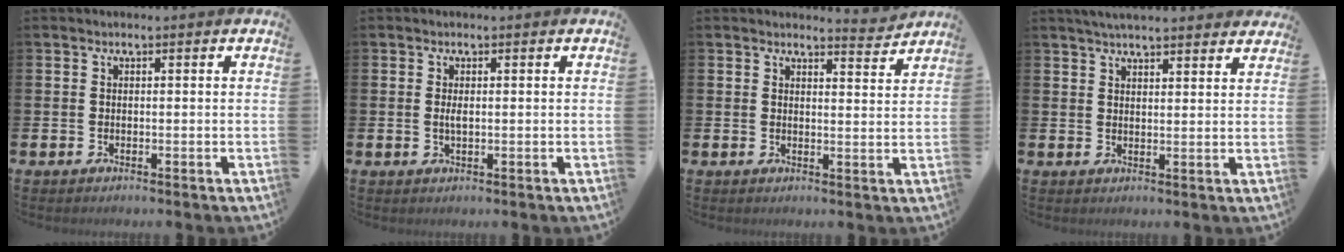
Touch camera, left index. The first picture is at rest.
{"total": 1.3, "force": [0.2, 0.5, 1.3], "torque": [-0.019, 0.000, 0.000]}
{"total": 3.6, "force": [3.5, 0.1, 0.0], "torque": [0.013, -0.029, 0.060]}
{"total": 3.8, "force": [3.6, 0.4, 0.9], "torque": [-0.025, -0.011, 0.067]}